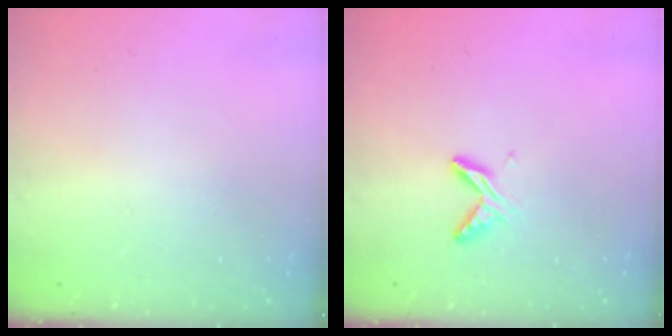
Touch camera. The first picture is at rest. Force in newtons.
{"total": 6.1, "press": 6.1, "slide": 0.7}